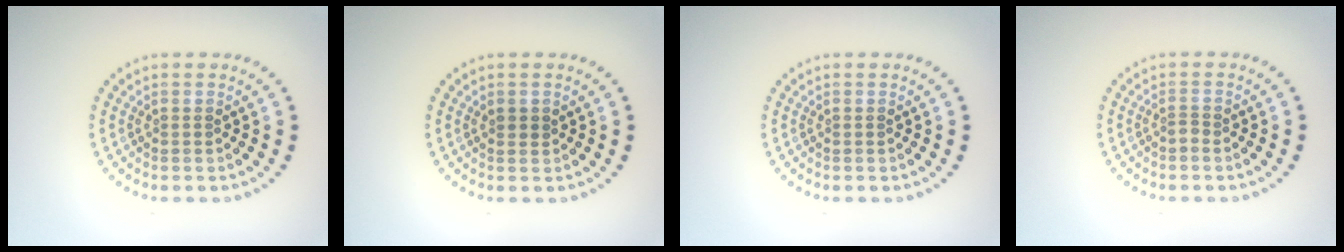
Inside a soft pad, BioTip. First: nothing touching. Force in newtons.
{"total": 0.9, "press": 0.8, "slide": 0.3}
{"total": 0.0}
{"total": 0.9, "press": 0.5, "slide": 0.7}